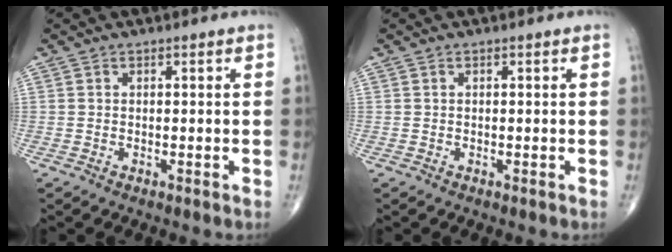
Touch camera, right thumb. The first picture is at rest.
{"total": 0.0}